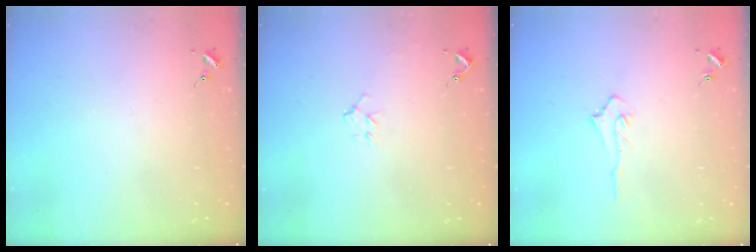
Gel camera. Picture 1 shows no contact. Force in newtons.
{"total": 5.5, "press": 5.5, "slide": 0.7}
{"total": 3.9, "press": 3.9, "slide": 0.7}